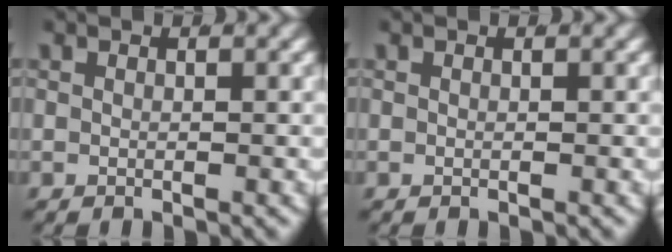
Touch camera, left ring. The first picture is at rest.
{"total": 0.0}